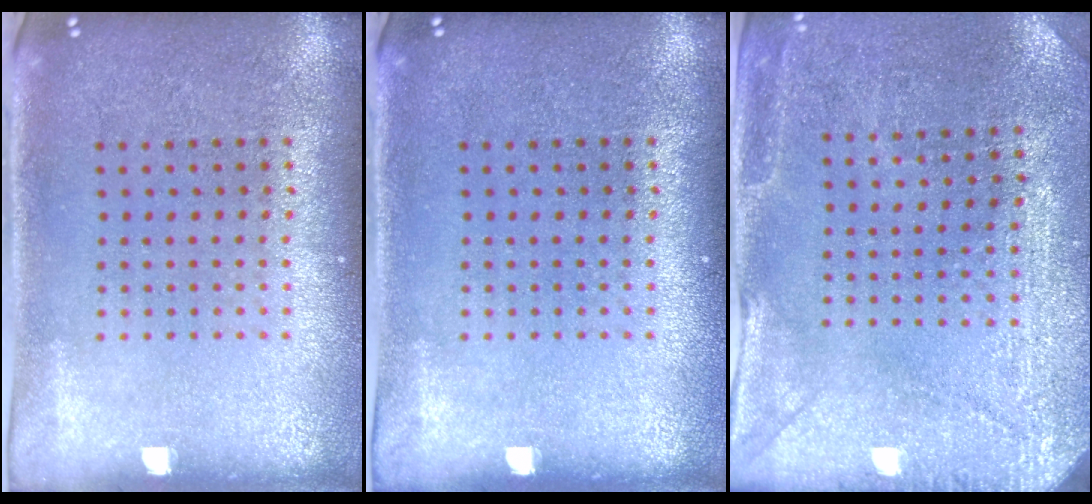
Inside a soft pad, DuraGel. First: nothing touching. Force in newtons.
{"total": 0.0}
{"total": 2.9, "press": 2.8, "slide": 0.7}